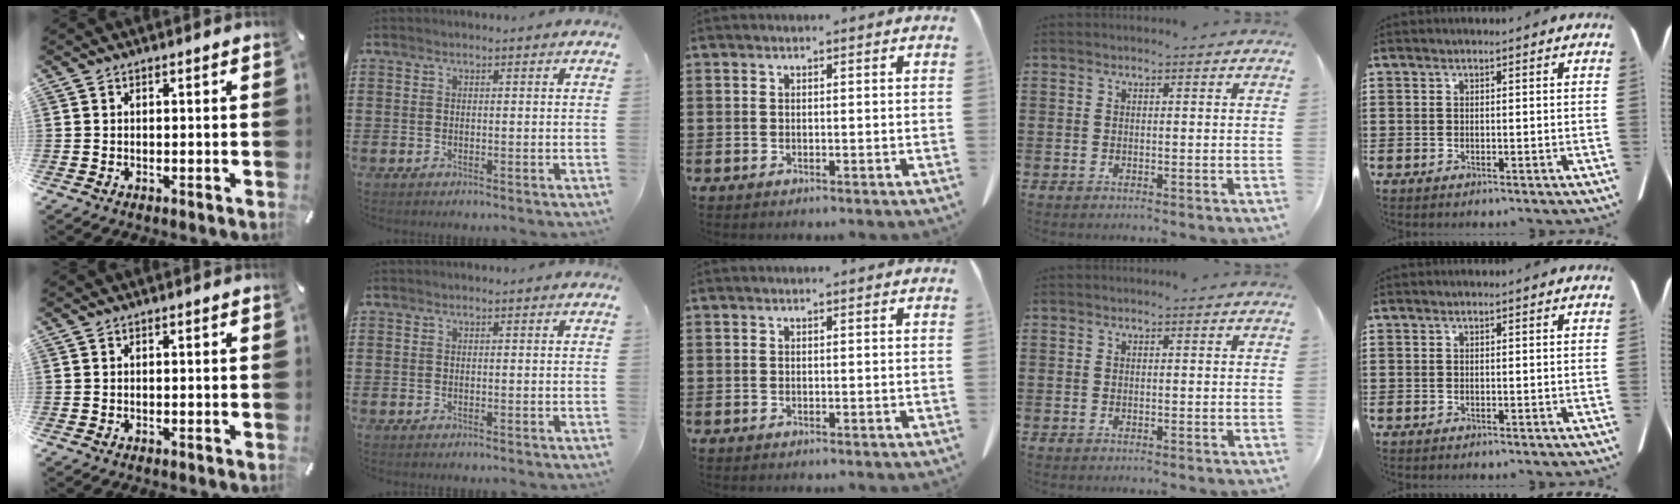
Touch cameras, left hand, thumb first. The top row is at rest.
{}